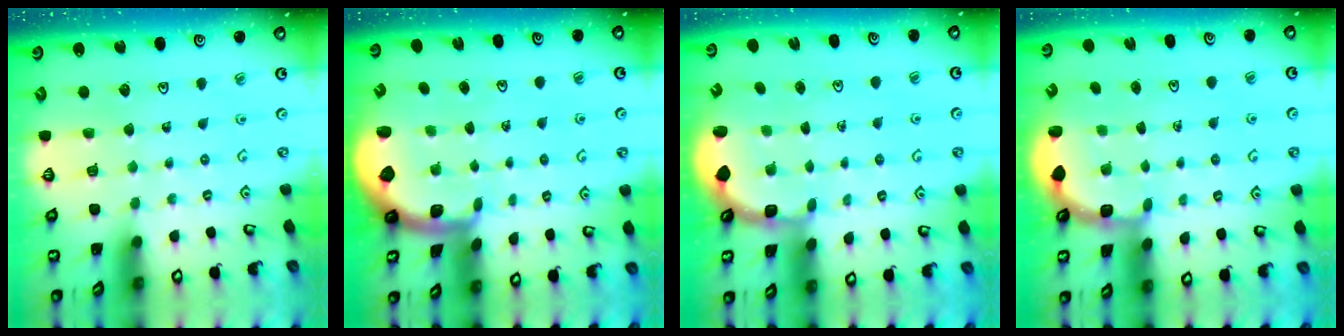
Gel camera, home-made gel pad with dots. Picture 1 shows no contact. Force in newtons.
{"total": 1.2, "press": 1.2, "slide": 0.3}
{"total": 2.9, "press": 1.8, "slide": 2.2}
{"total": 2.7, "press": 2.3, "slide": 1.4}